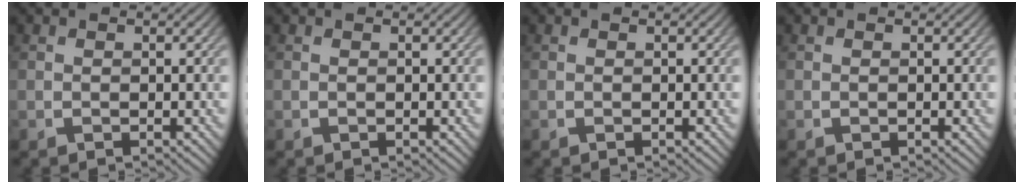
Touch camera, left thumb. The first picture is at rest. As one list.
[{"total": 0.0}, {"total": 0.0}, {"total": 0.0}]